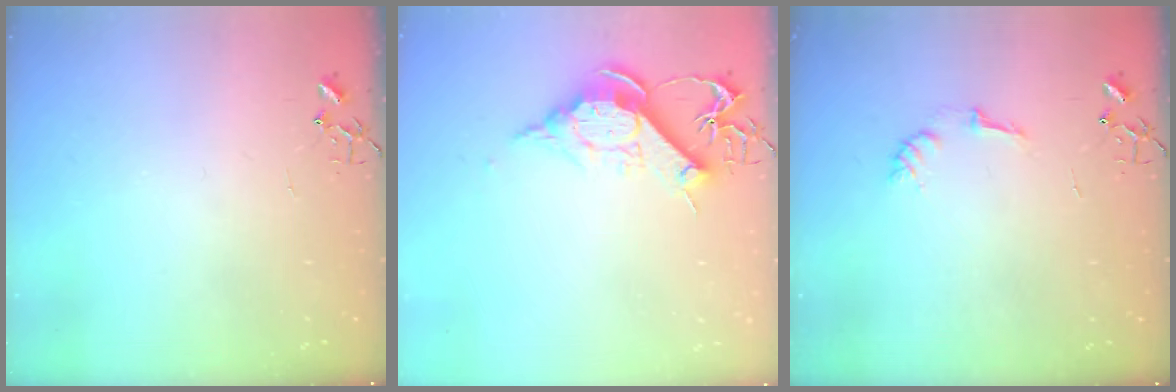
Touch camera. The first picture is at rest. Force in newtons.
{"total": 11.9, "press": 11.9, "slide": 0.4}
{"total": 6.9, "press": 6.8, "slide": 0.9}